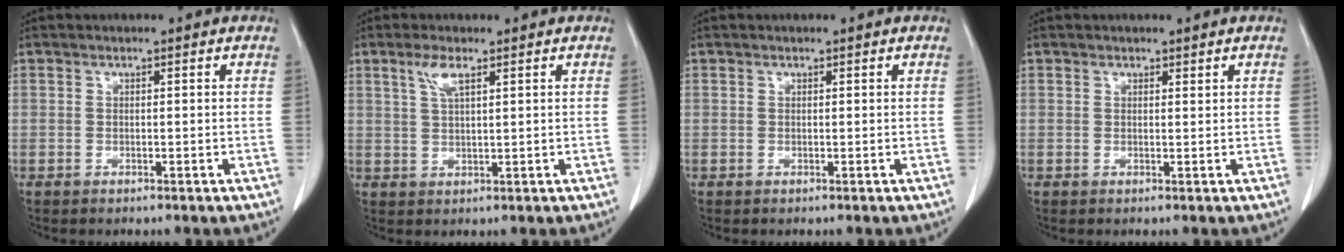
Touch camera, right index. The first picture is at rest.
{"total": 3.9, "force": [2.1, 1.1, 3.1], "torque": [-0.069, 0.006, 0.045]}
{"total": 0.0}
{"total": 0.8, "force": [0.6, 0.5, 0.3], "torque": [-0.005, 0.003, 0.009]}